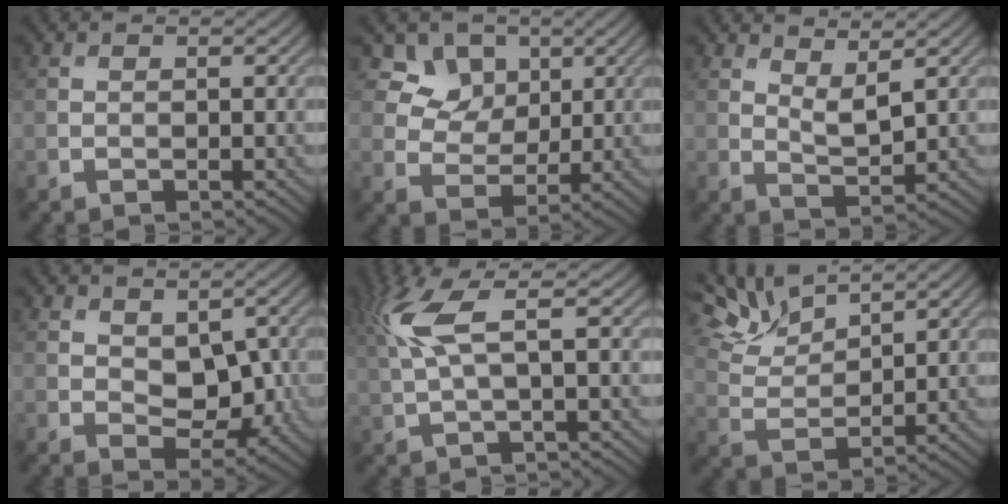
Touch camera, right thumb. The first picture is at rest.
{"total": 8.3, "force": [4.7, 6.1, 3.2], "torque": [-0.094, -0.022, 0.108]}
{"total": 3.3, "force": [2.3, 0.8, 2.3], "torque": [-0.050, -0.007, 0.046]}
{"total": 5.7, "force": [0.7, 3.7, 4.3], "torque": [-0.071, -0.010, 0.015]}
{"total": 6.5, "force": [2.0, 1.3, 6.0], "torque": [-0.147, 0.017, 0.040]}
{"total": 7.2, "force": [6.1, 1.7, 3.5], "torque": [-0.083, 0.010, 0.120]}